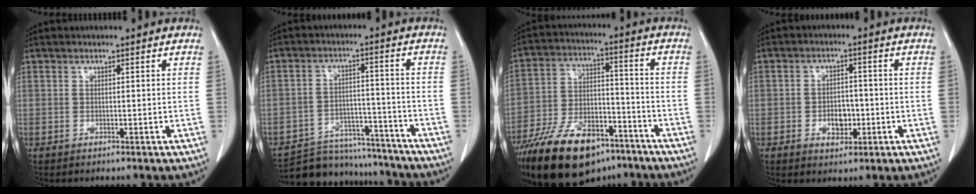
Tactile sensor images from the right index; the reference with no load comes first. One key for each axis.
{"total": 14.7, "fx": -13.7, "fy": 4.6, "fz": 2.5, "tx": -0.037, "ty": 0.022, "tz": -0.198}
{"total": 18.9, "fx": -13.2, "fy": 8.4, "fz": 10.6, "tx": -0.217, "ty": -0.001, "tz": -0.227}
{"total": 4.6, "fx": -1.2, "fy": 3.0, "fz": 3.2, "tx": -0.047, "ty": 0.006, "tz": -0.014}